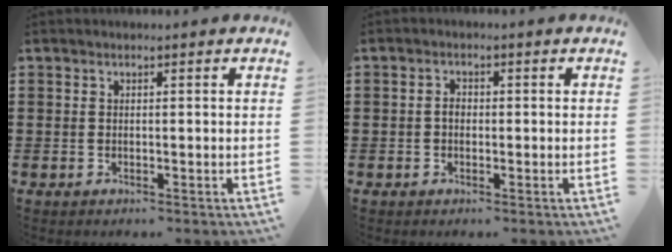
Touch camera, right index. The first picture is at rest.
{"total": 1.6, "force": [-0.3, 1.1, 1.2], "torque": [-0.023, 0.003, -0.005]}